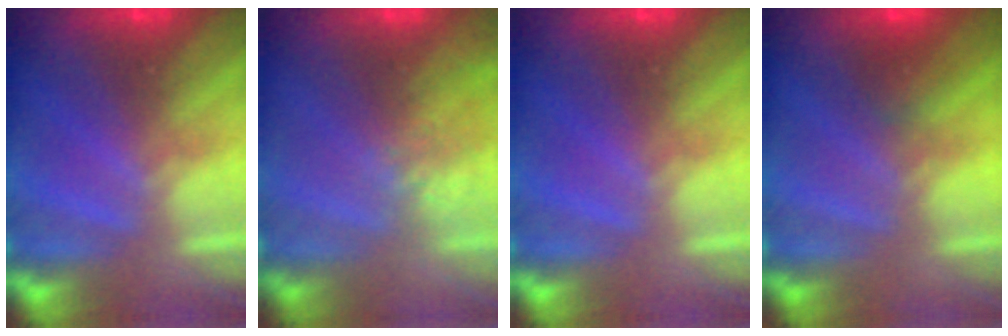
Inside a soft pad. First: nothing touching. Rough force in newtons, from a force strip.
{"total": 2.9}
{"total": 0.0}
{"total": 2.3}